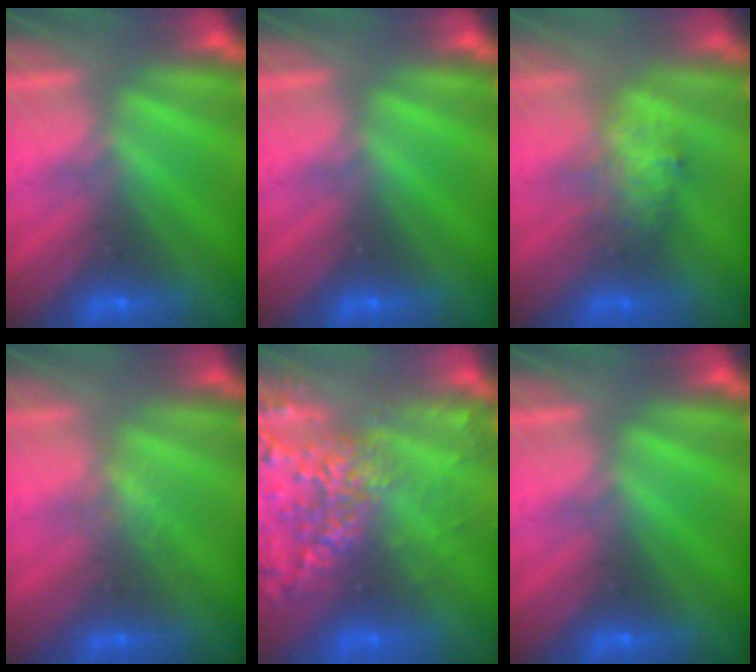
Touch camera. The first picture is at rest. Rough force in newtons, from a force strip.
{"total": 0.0}
{"total": 2.7}
{"total": 1.2}
{"total": 6.5}
{"total": 0.0}